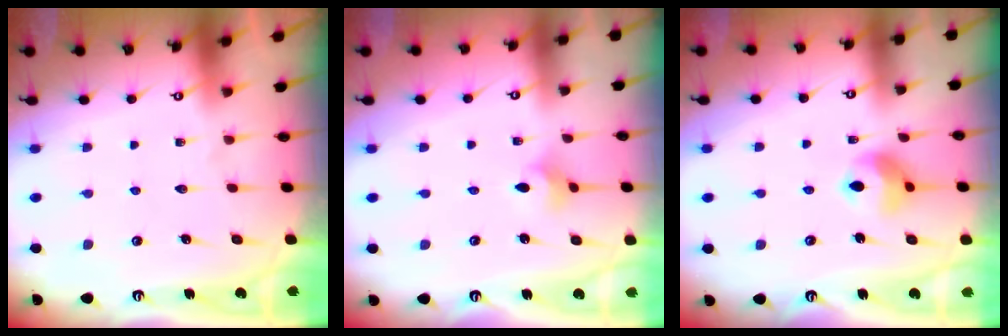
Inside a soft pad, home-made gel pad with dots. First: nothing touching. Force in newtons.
{"total": 3.3, "press": 3.2, "slide": 0.7}
{"total": 9.6, "press": 9.5, "slide": 1.3}